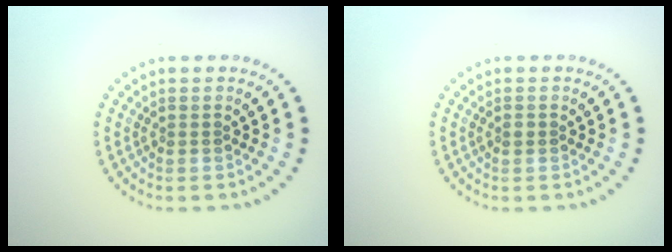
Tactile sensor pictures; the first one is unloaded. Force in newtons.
{"total": 0.6, "press": 0.6, "slide": 0.1}